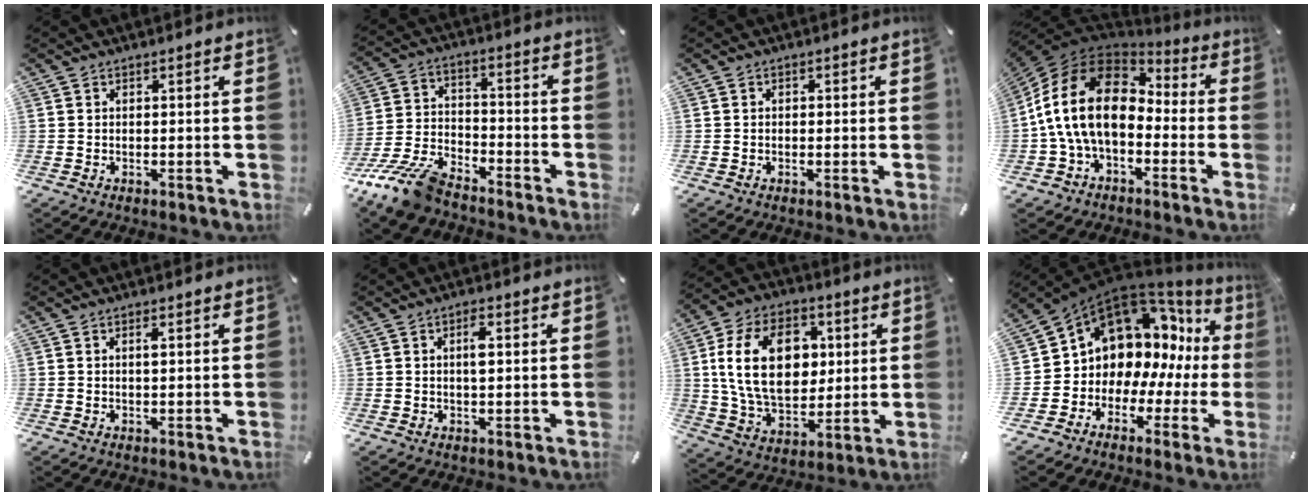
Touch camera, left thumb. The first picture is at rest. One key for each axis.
{"total": 13.3, "fx": -10.5, "fy": 5.0, "fz": 6.5, "tx": -0.130, "ty": 0.051, "tz": -0.194}
{"total": 0.7, "fx": -0.3, "fy": 0.5, "fz": 0.4, "tx": -0.006, "ty": 0.002, "tz": -0.006}
{"total": 19.0, "fx": -1.4, "fy": 12.9, "fz": 13.9, "tx": -0.296, "ty": 0.031, "tz": -0.027}
{"total": 1.2, "fx": 0.3, "fy": 0.2, "fz": 1.2, "tx": -0.023, "ty": 0.001, "tz": 0.004}
{"total": 3.6, "fx": 0.7, "fy": 1.3, "fz": 3.3, "tx": -0.061, "ty": 0.005, "tz": 0.008}
{"total": 20.0, "fx": 3.3, "fy": 14.0, "fz": 13.9, "tx": -0.267, "ty": 0.010, "tz": 0.057}
{"total": 12.2, "fx": 5.3, "fy": 9.7, "fz": 5.3, "tx": -0.094, "ty": -0.069, "tz": 0.102}